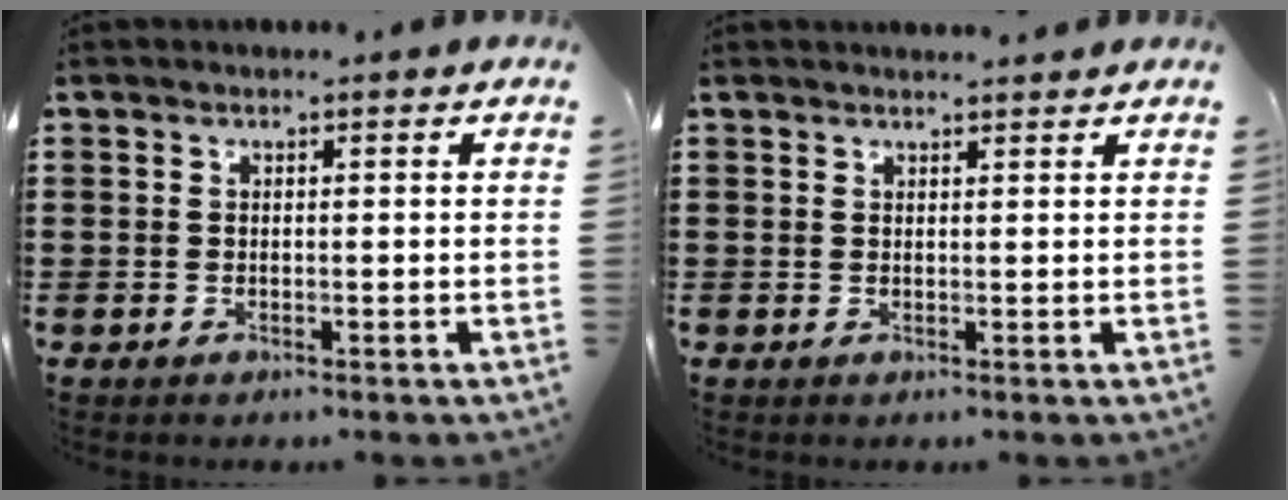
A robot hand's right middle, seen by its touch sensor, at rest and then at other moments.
{"total": 1.2, "force": [1.2, 0.0, 0.2], "torque": [0.002, -0.004, 0.020]}